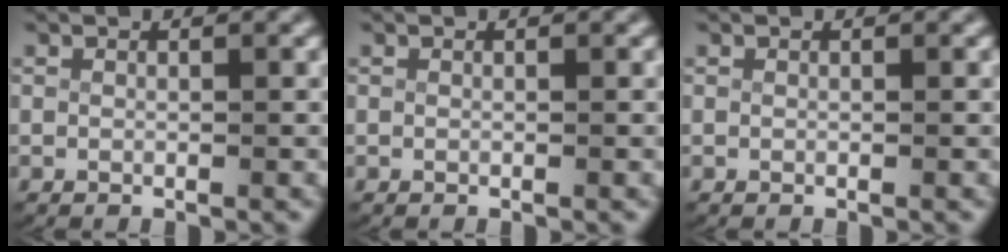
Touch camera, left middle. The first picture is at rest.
{"total": 0.0}
{"total": 0.0}